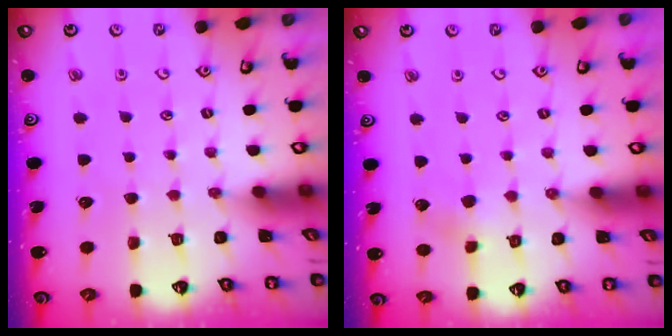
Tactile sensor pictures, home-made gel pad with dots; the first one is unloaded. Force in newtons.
{"total": 3.2, "press": 3.2, "slide": 0.3}